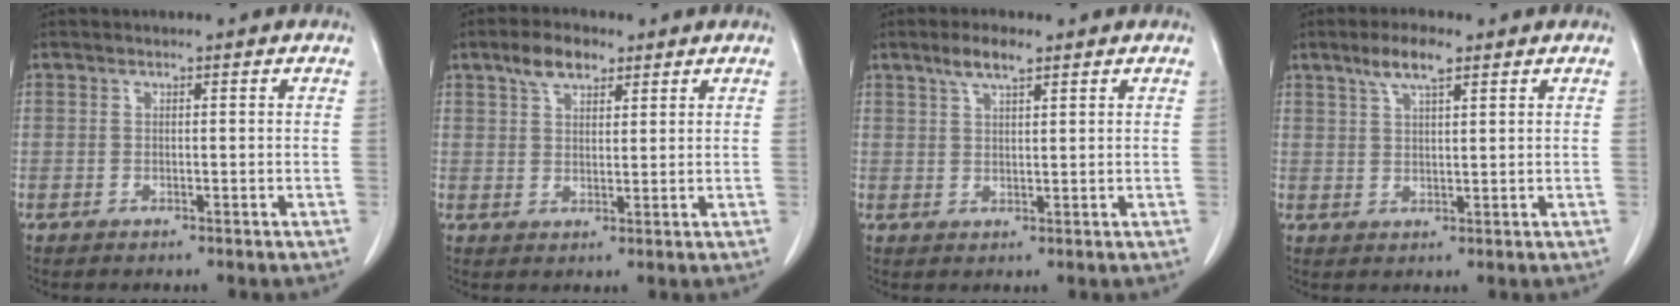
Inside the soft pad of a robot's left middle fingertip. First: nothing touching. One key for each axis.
{"total": 5.1, "fx": 3.3, "fy": 2.3, "fz": 3.0, "tx": -0.061, "ty": 0.012, "tz": 0.063}
{"total": 3.9, "fx": 2.7, "fy": 0.9, "fz": 2.7, "tx": -0.059, "ty": 0.007, "tz": 0.052}
{"total": 4.9, "fx": 3.2, "fy": 1.0, "fz": 3.6, "tx": -0.075, "ty": 0.007, "tz": 0.059}